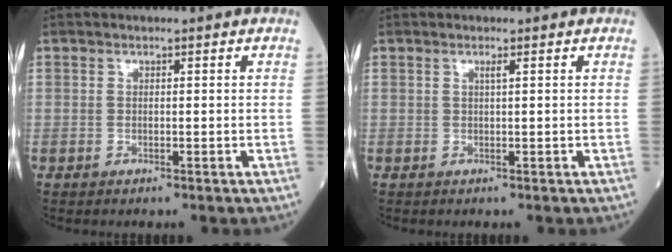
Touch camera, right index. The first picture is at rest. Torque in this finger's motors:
{"motor_torque": [-0.02, 0.00, 0.10, 0.03]}